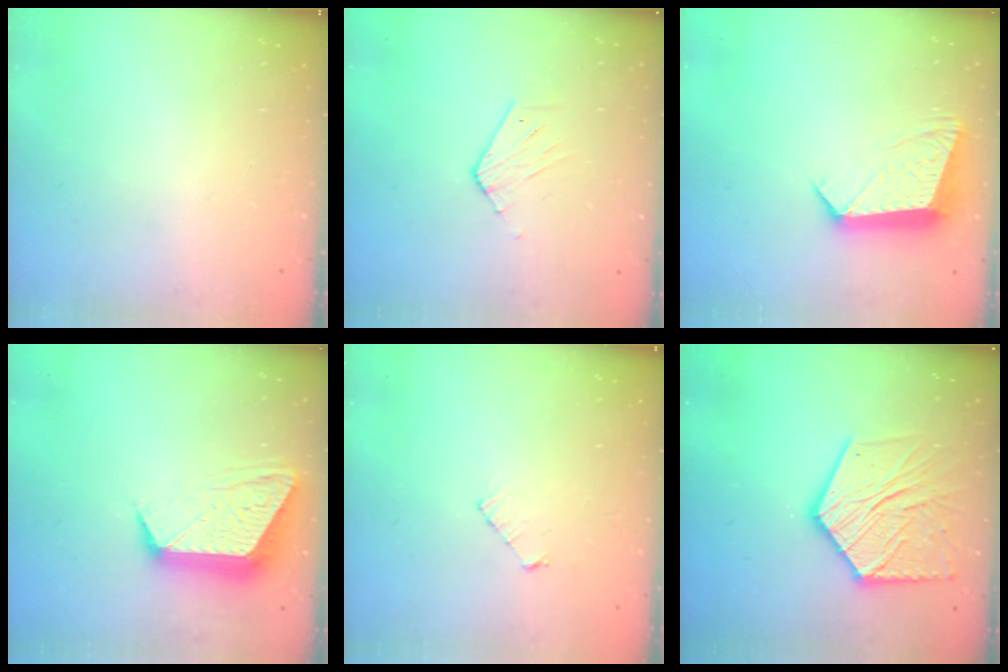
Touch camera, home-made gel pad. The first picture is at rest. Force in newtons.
{"total": 4.8, "press": 4.8, "slide": 0.2}
{"total": 11.6, "press": 11.6, "slide": 1.1}
{"total": 13.4, "press": 13.4, "slide": 0.9}
{"total": 3.8, "press": 3.8, "slide": 0.4}
{"total": 16.6, "press": 16.6, "slide": 1.6}